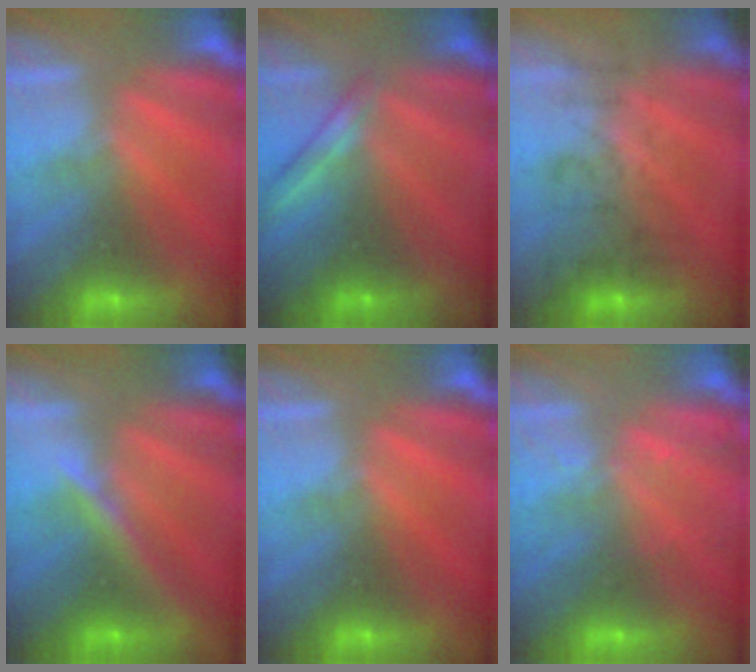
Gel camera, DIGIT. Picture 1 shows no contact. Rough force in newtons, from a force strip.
{"total": 1.9}
{"total": 4.9}
{"total": 2.9}
{"total": 0.0}
{"total": 2.1}